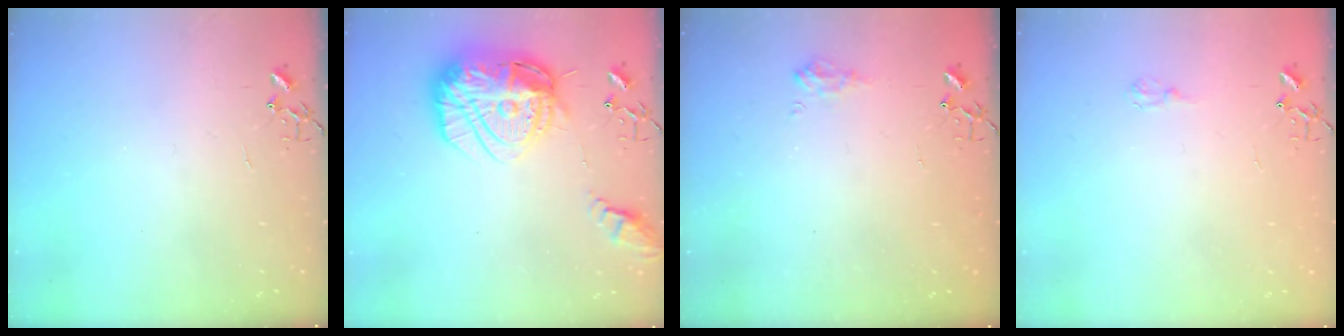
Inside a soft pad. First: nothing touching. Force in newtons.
{"total": 22.9, "press": 22.7, "slide": 2.3}
{"total": 8.7, "press": 8.6, "slide": 0.6}
{"total": 6.0, "press": 5.9, "slide": 0.7}